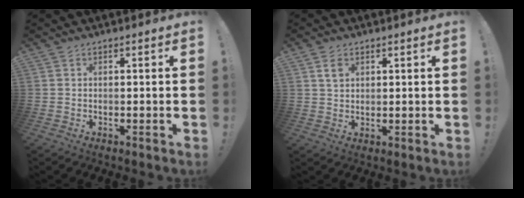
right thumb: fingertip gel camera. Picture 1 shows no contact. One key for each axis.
{"total": 3.6, "fx": 2.0, "fy": 2.3, "fz": 2.0, "tx": -0.018, "ty": -0.005, "tz": 0.033}